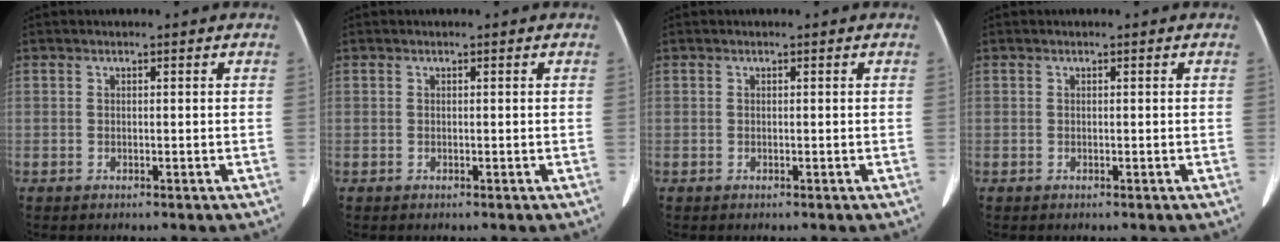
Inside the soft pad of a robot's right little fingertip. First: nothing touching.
{"total": 0.0}
{"total": 0.0}
{"total": 0.0}